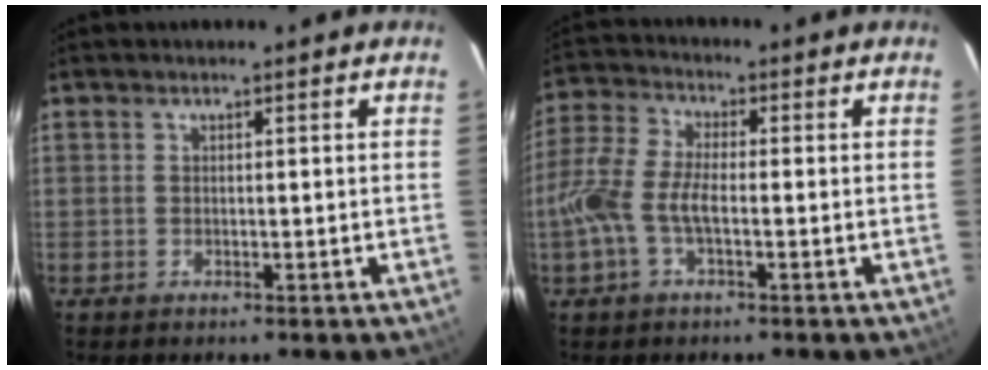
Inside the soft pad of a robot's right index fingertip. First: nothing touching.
{"total": 9.0, "force": [-2.2, 3.6, 7.9], "torque": [-0.185, 0.010, -0.049]}